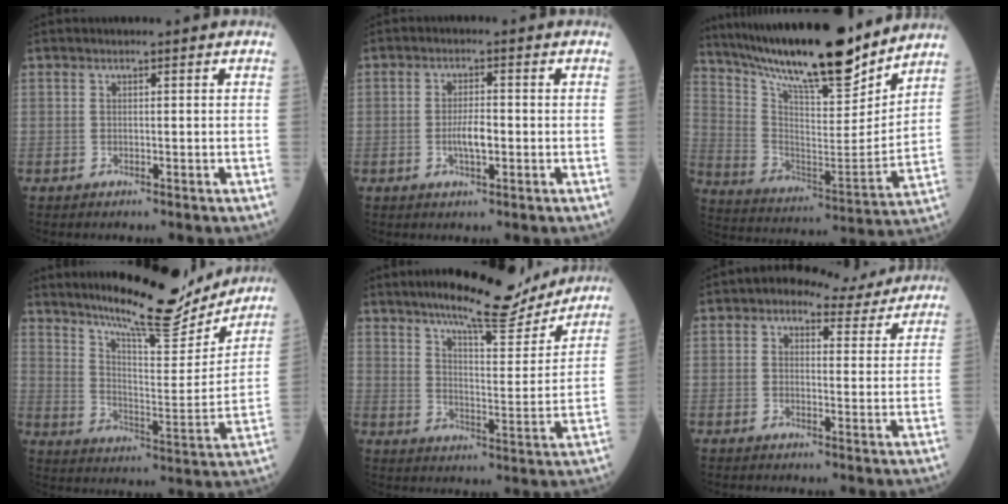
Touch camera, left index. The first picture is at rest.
{"total": 3.4, "force": [-0.7, 0.9, 3.2], "torque": [-0.064, 0.000, -0.012]}
{"total": 23.0, "force": [19.5, 3.1, 11.9], "torque": [-0.220, -0.015, 0.322]}
{"total": 18.0, "force": [16.0, 2.4, 8.1], "torque": [-0.130, -0.024, 0.237]}
{"total": 14.4, "force": [12.6, 2.2, 6.7], "torque": [-0.101, -0.011, 0.181]}
{"total": 6.8, "force": [5.4, 3.2, 2.6], "torque": [-0.032, 0.022, 0.064]}